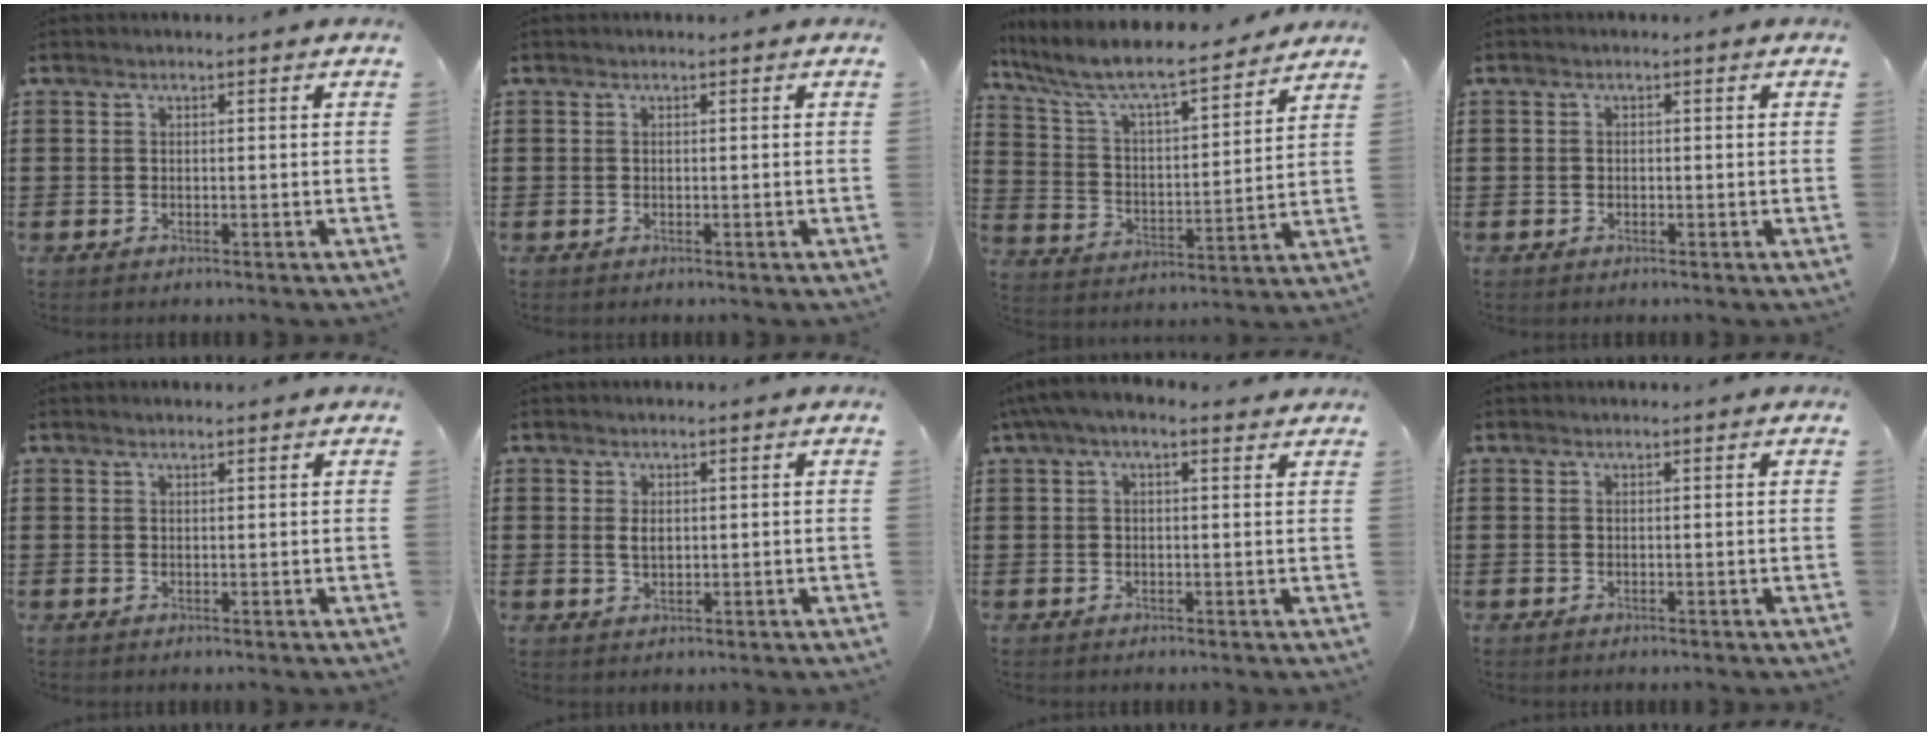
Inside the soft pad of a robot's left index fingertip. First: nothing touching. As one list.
[{"total": 0.0}, {"total": 8.0, "force": [7.1, 0.8, 3.6], "torque": [-0.102, -0.048, 0.116]}, {"total": 0.6, "force": [-0.3, 0.5, 0.2], "torque": [-0.007, 0.000, -0.007]}, {"total": 0.7, "force": [0.5, 0.1, 0.4], "torque": [-0.009, 0.000, 0.011]}, {"total": 1.9, "force": [0.4, 1.0, 1.6], "torque": [-0.035, 0.006, 0.006]}, {"total": 3.0, "force": [1.2, 1.3, 2.5], "torque": [-0.051, 0.009, 0.021]}, {"total": 0.0}]